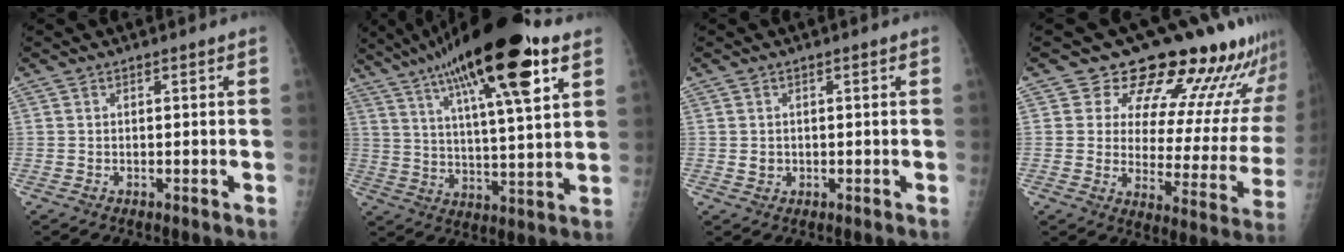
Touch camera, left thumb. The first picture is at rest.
{"total": 23.5, "force": [12.9, 4.9, 19.0], "torque": [-0.312, -0.019, 0.210]}
{"total": 1.3, "force": [0.0, 1.2, 0.6], "torque": [-0.007, 0.000, 0.005]}
{"total": 21.7, "force": [18.6, 7.6, 8.3], "torque": [-0.056, -0.132, 0.227]}